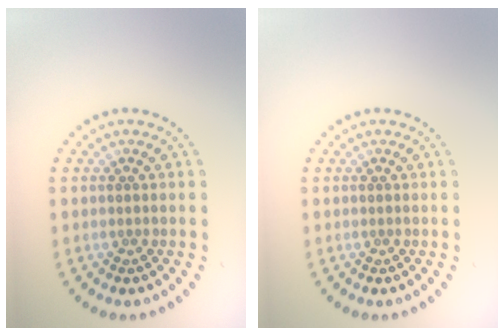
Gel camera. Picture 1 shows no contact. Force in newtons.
{"total": 0.0}